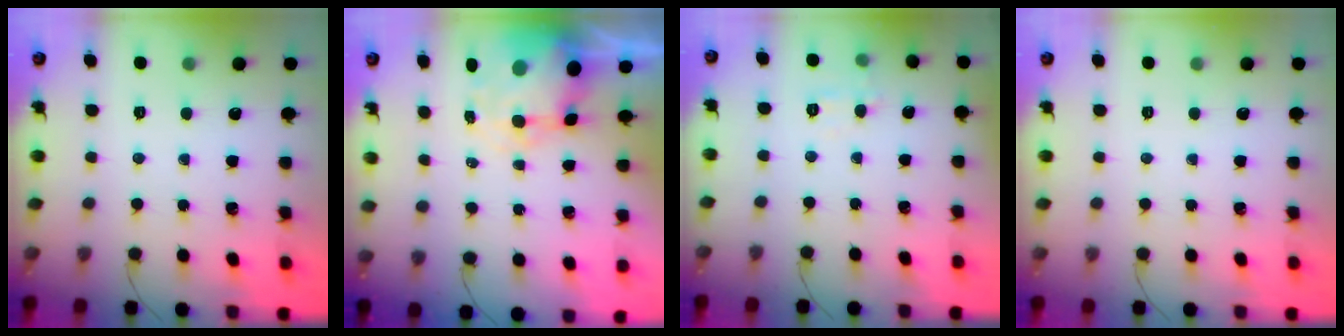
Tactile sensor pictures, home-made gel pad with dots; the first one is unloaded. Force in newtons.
{"total": 8.9, "press": 8.6, "slide": 2.3}
{"total": 3.7, "press": 3.5, "slide": 1.2}
{"total": 0.0}